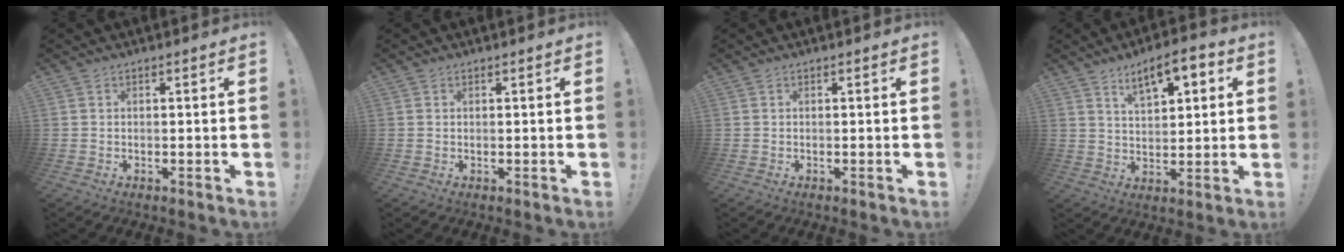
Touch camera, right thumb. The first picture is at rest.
{"total": 0.0}
{"total": 0.0}
{"total": 9.7, "force": [5.2, 4.0, 7.0], "torque": [-0.107, -0.018, 0.089]}